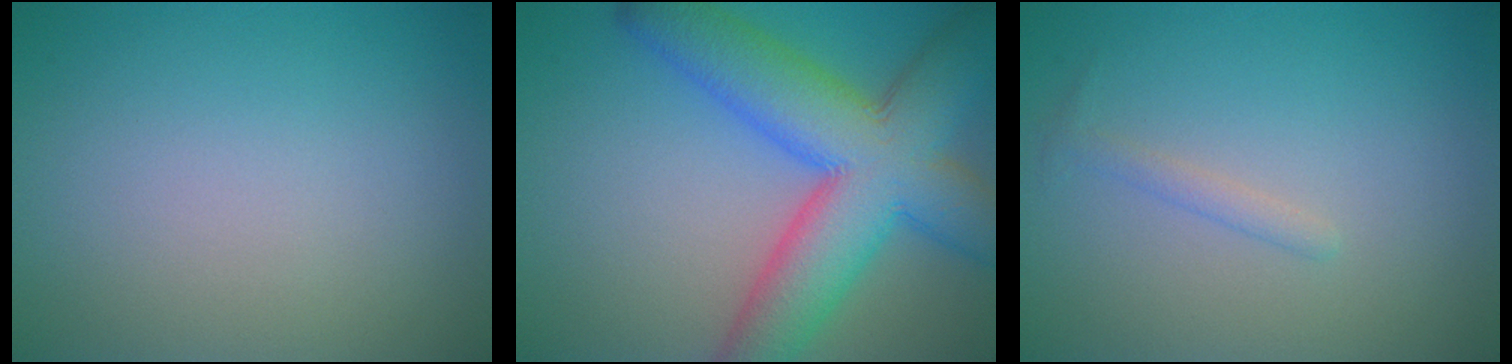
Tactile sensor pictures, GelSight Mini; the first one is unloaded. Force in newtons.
{"total": 11.3, "press": 11.3, "slide": 0.4}
{"total": 1.0, "press": 1.0, "slide": 0.0}